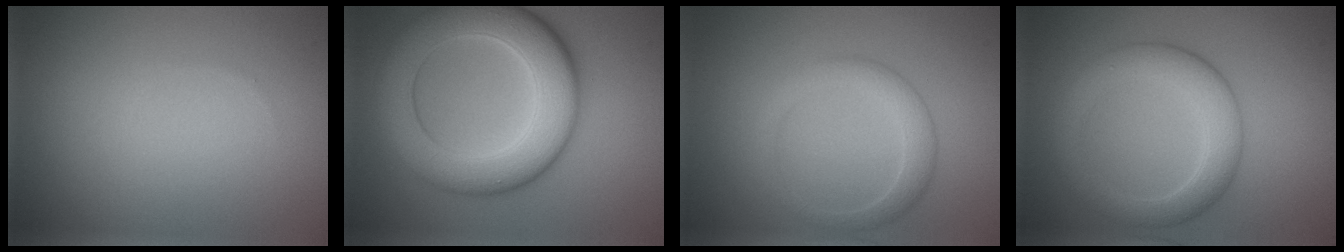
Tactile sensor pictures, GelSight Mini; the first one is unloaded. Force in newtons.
{"total": 10.0, "press": 10.0, "slide": 0.4}
{"total": 2.5, "press": 2.5, "slide": 0.0}
{"total": 4.6, "press": 4.6, "slide": 0.1}